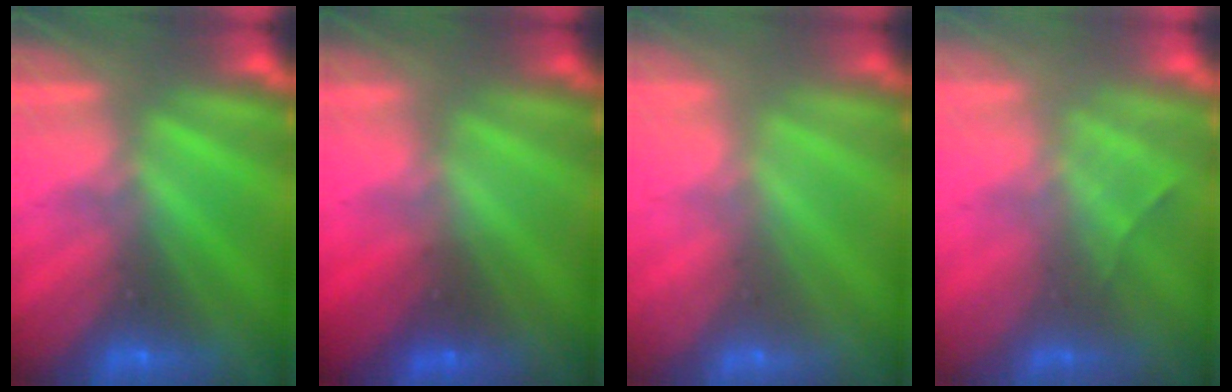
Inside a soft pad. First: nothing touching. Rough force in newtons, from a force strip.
{"total": 1.5}
{"total": 2.2}
{"total": 2.2}